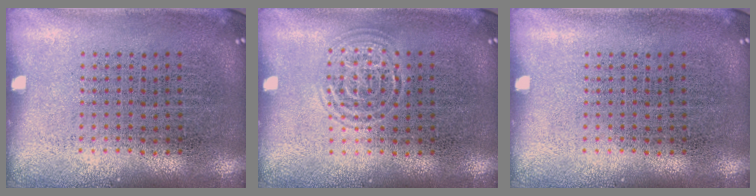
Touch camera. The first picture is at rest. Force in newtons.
{"total": 1.4, "press": 1.3, "slide": 0.2}
{"total": 0.0}